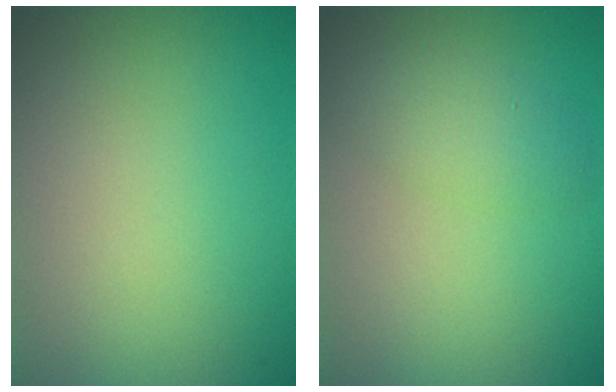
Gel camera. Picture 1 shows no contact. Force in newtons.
{"total": 2.5, "press": 2.5, "slide": 0.1}